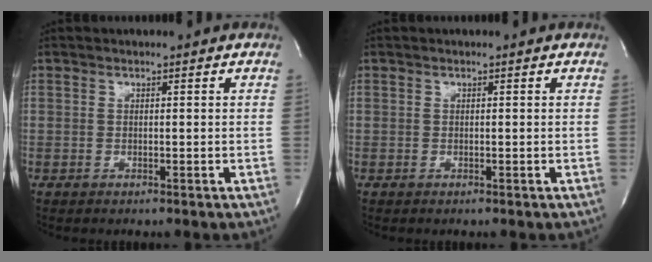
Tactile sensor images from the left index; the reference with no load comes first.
{"total": 0.0}